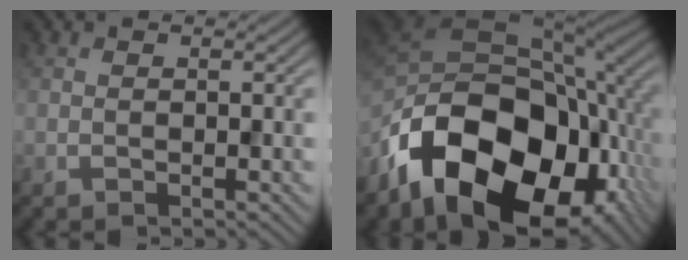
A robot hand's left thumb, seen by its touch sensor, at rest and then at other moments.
{"total": 20.6, "force": [-9.1, 12.4, 13.6], "torque": [-0.288, -0.039, -0.133]}